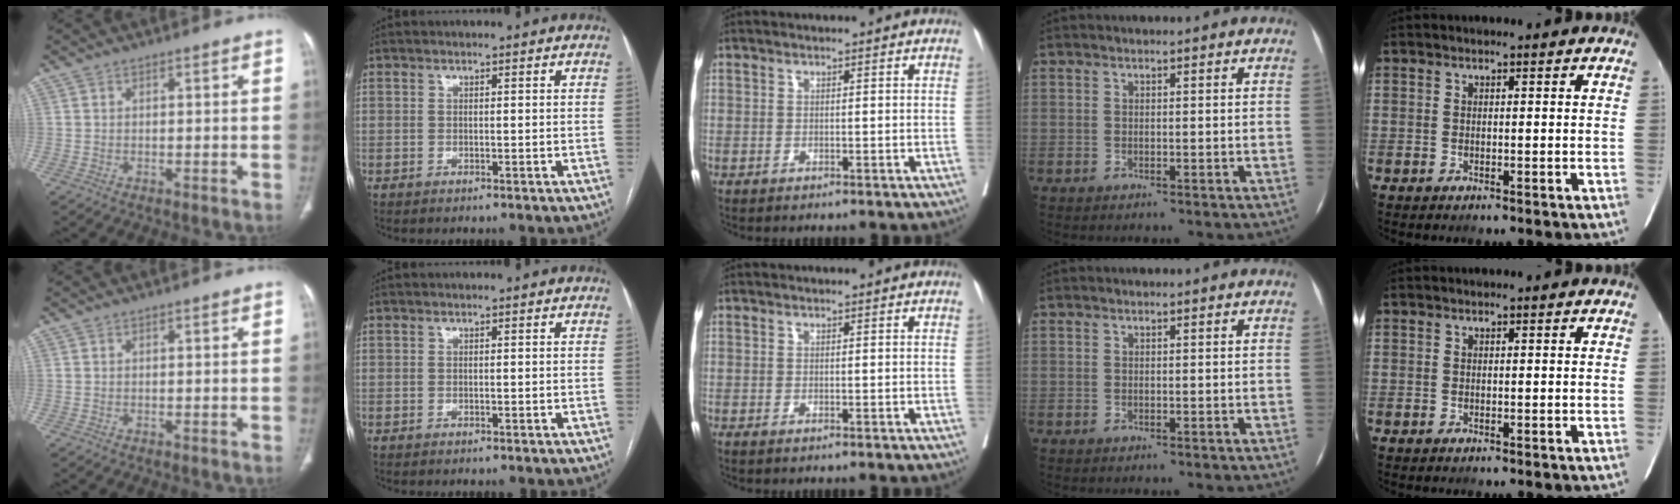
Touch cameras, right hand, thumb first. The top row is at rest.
{"middle": {"total": 0.5, "force": [-0.3, -0.1, 0.4], "torque": [-0.015, -0.001, -0.006]}}